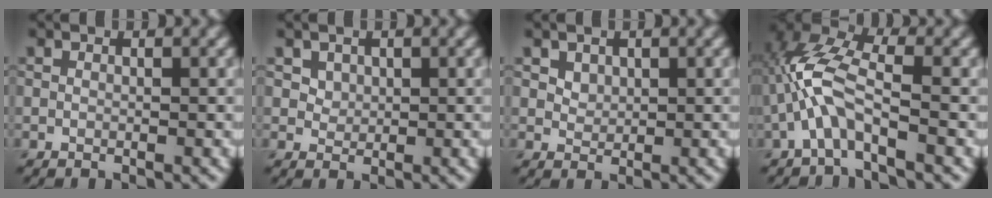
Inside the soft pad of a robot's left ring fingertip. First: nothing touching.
{"total": 3.1, "force": [1.7, 2.1, 1.3], "torque": [-0.045, -0.002, 0.046]}
{"total": 1.7, "force": [1.0, 1.2, 0.7], "torque": [-0.018, -0.006, 0.035]}
{"total": 5.0, "force": [-1.5, 1.6, 4.5], "torque": [-0.107, 0.018, -0.037]}